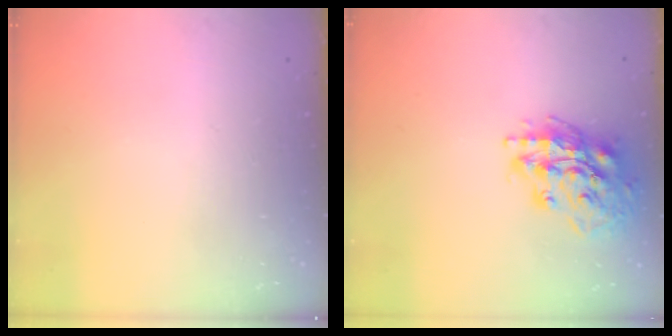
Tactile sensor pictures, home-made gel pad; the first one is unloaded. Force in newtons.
{"total": 17.4, "press": 17.1, "slide": 2.7}